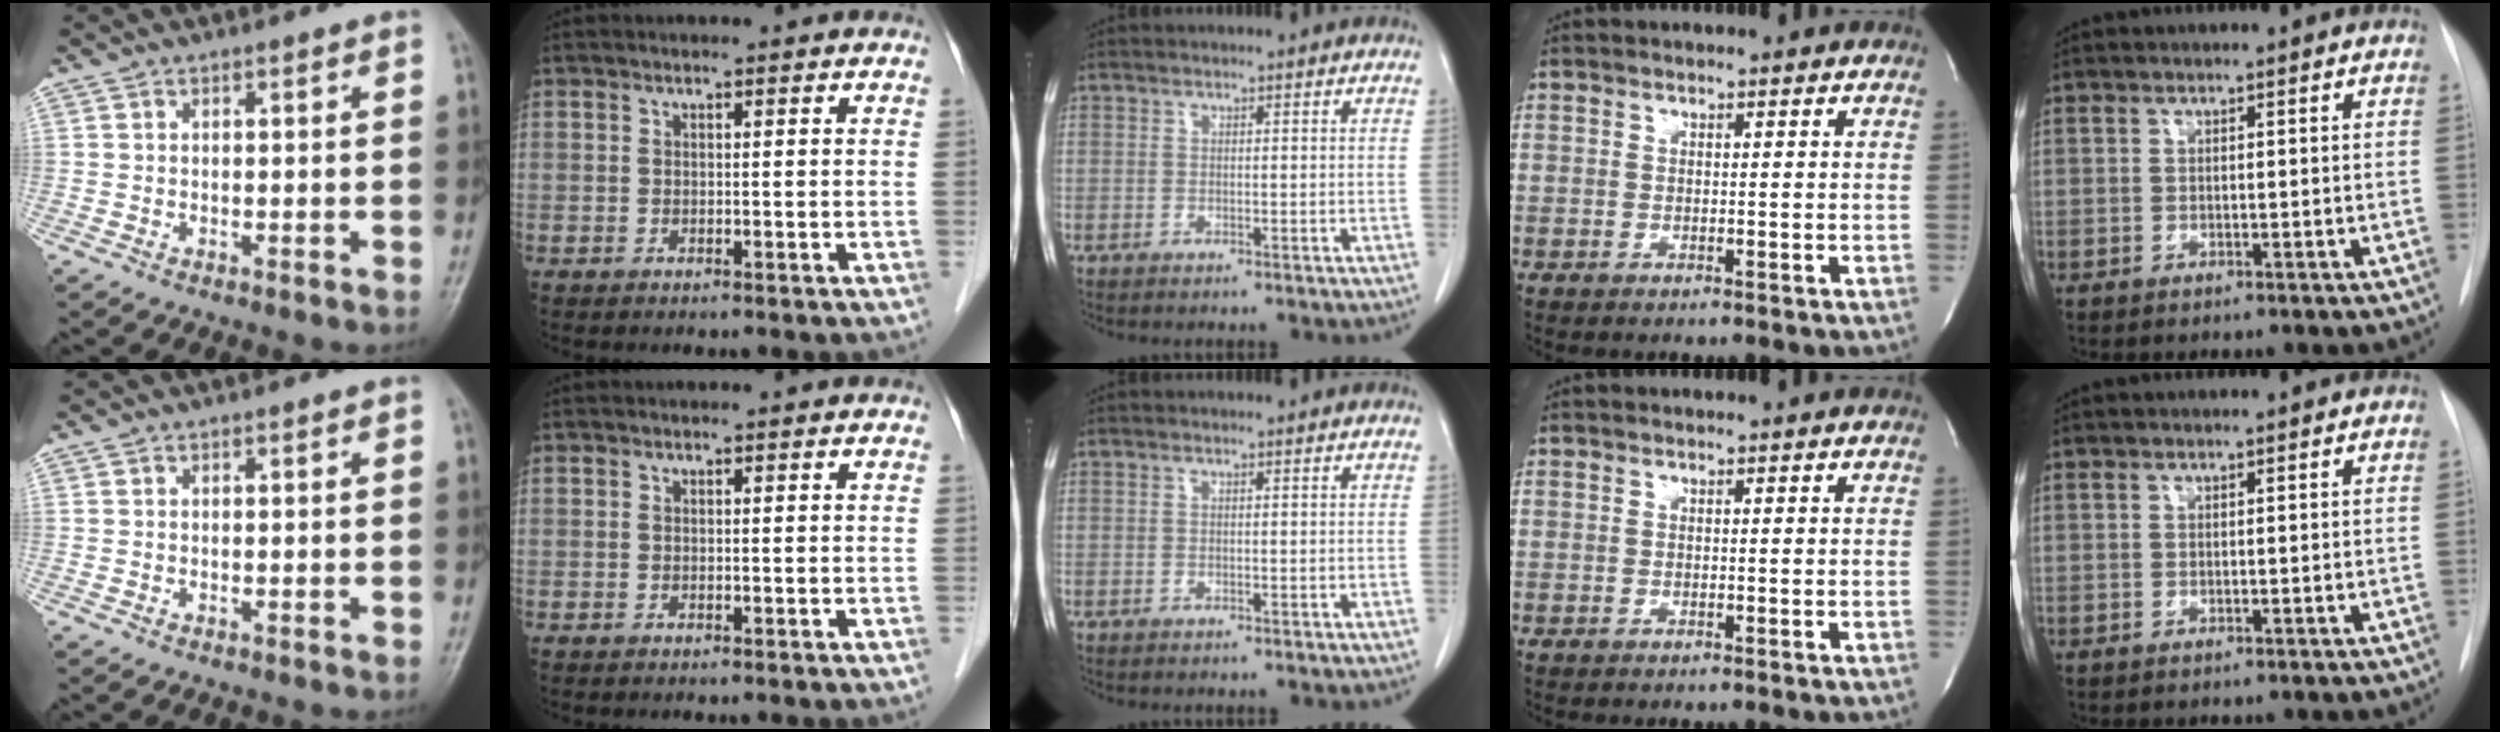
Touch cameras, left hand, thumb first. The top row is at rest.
{}